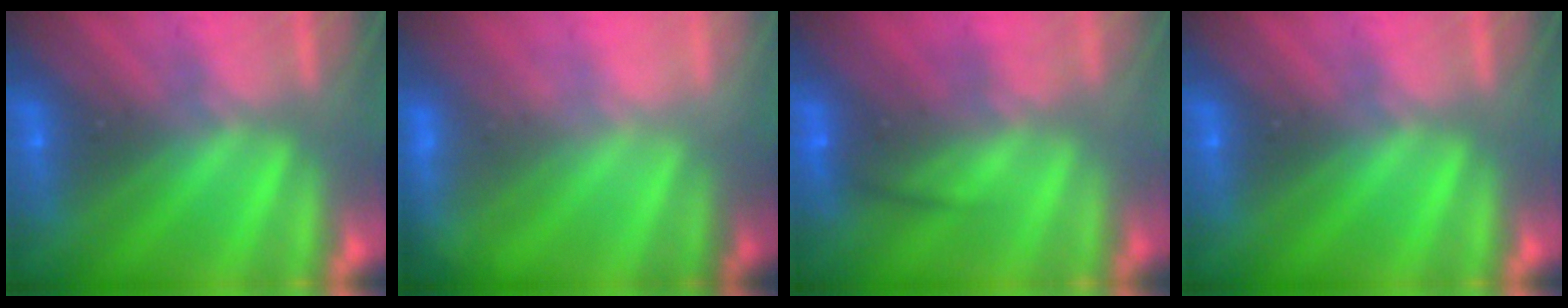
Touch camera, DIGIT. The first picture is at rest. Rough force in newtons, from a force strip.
{"total": 3.2}
{"total": 2.4}
{"total": 0.0}